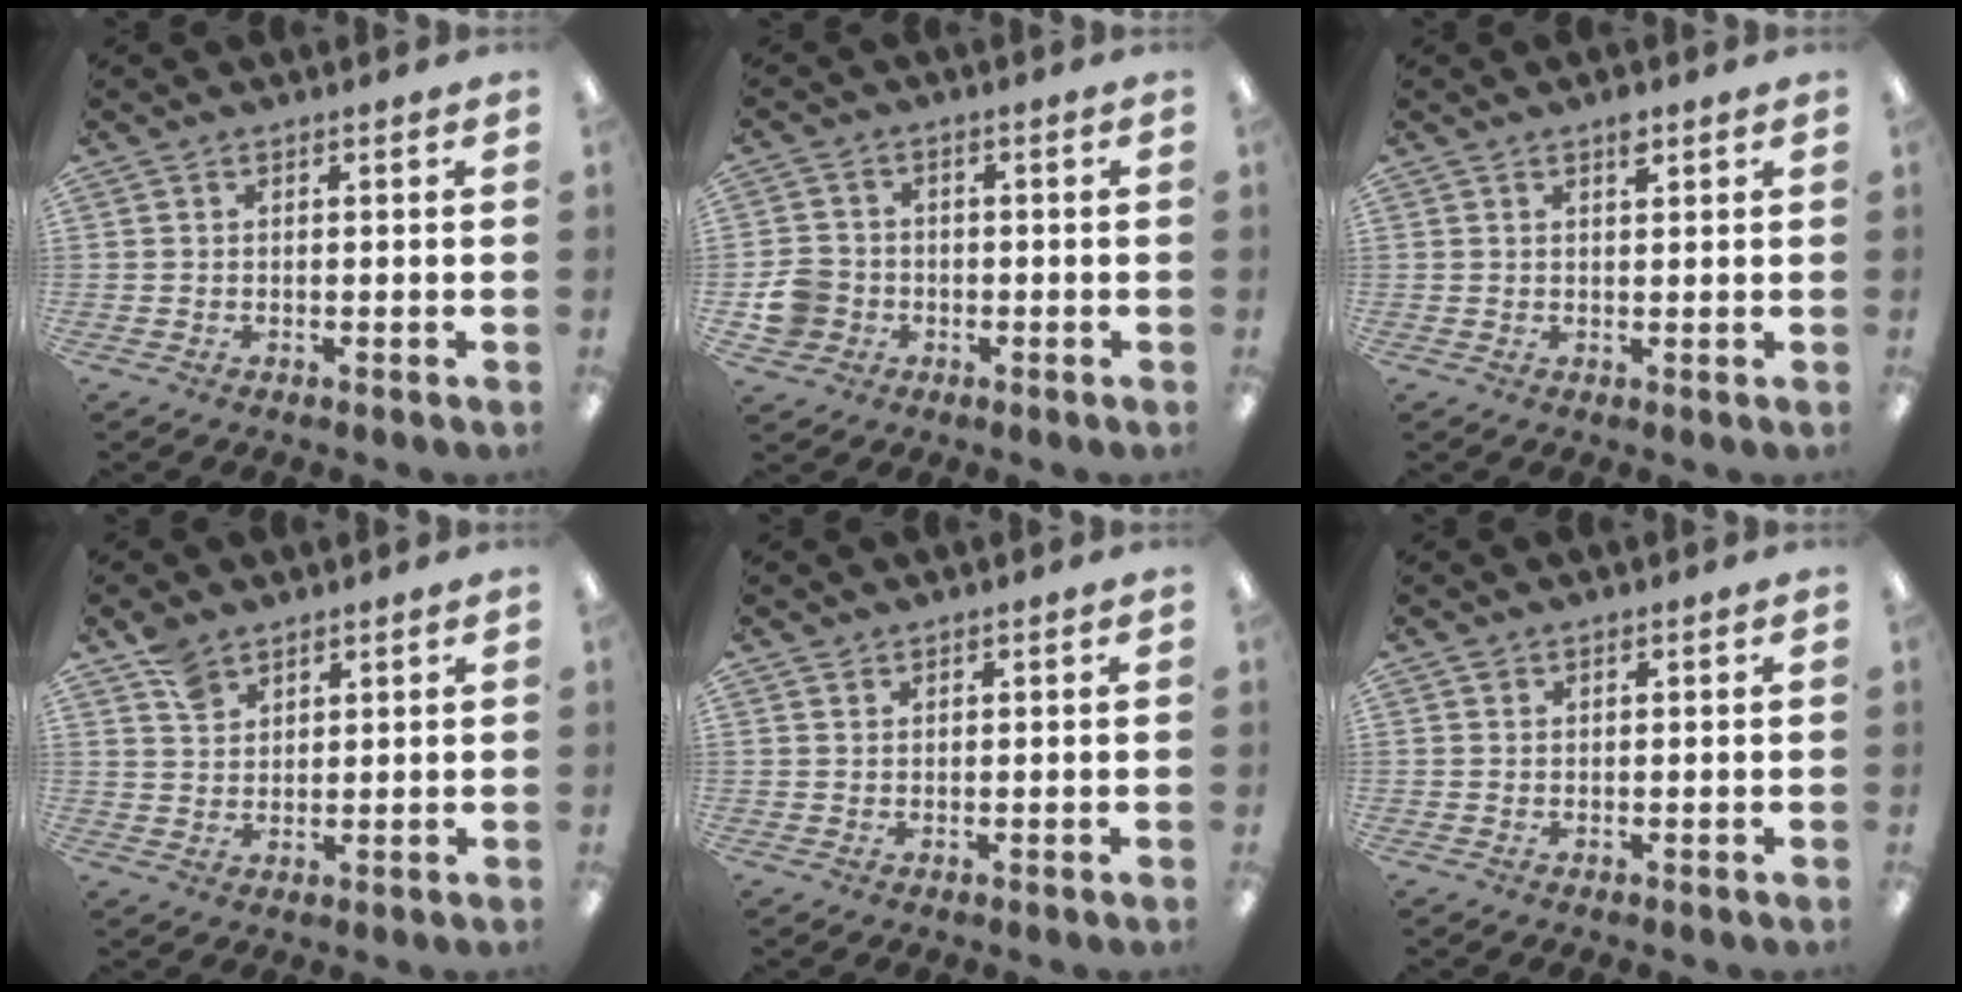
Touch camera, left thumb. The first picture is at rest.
{"total": 6.7, "force": [-1.7, 6.1, 2.2], "torque": [-0.061, 0.018, -0.027]}
{"total": 2.4, "force": [1.6, 0.9, 1.5], "torque": [-0.017, -0.006, 0.026]}
{"total": 5.3, "force": [4.0, 3.0, 1.8], "torque": [-0.039, -0.011, 0.077]}
{"total": 1.1, "force": [0.9, 0.6, 0.1], "torque": [-0.002, 0.000, 0.018]}
{"total": 0.7, "force": [0.6, 0.5, 0.1], "torque": [-0.004, 0.001, 0.011]}